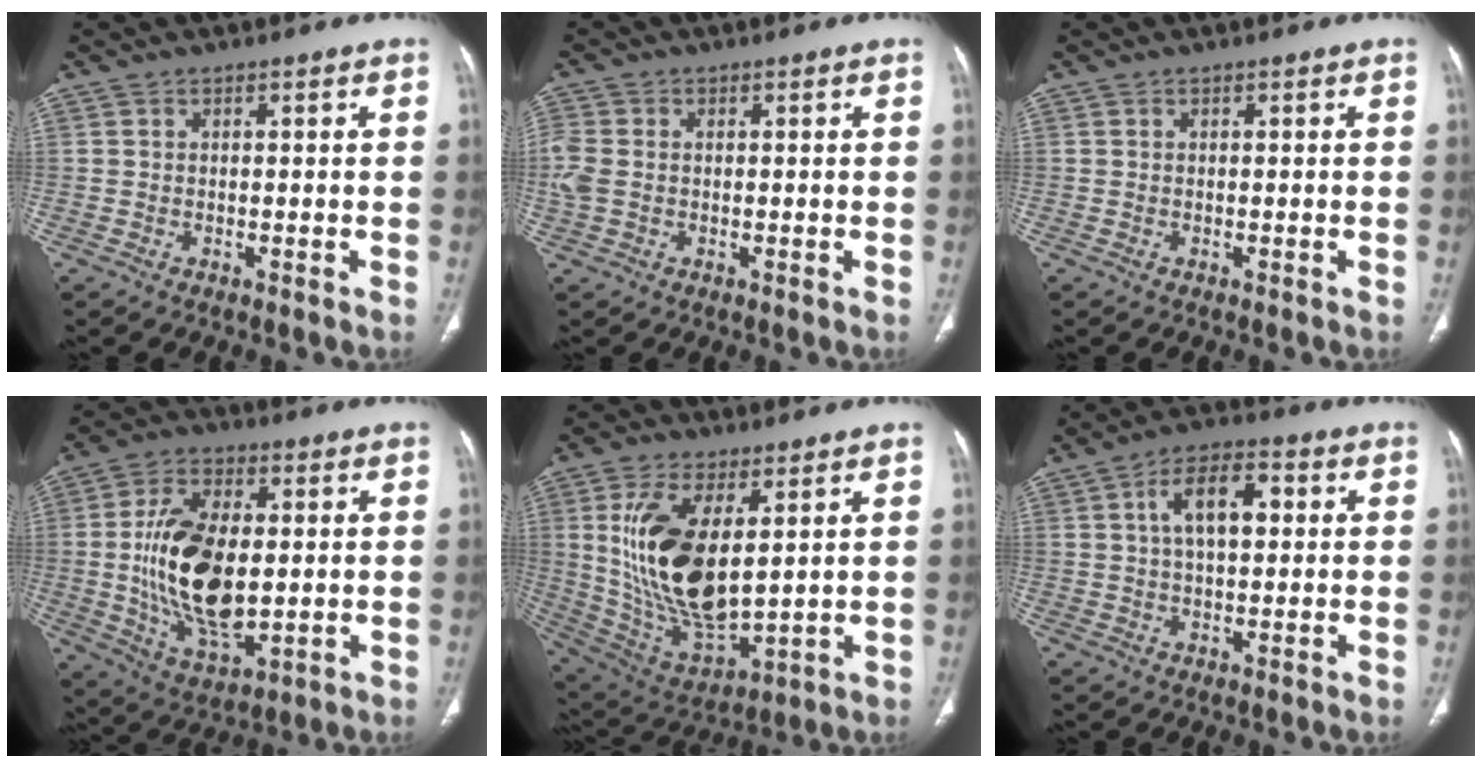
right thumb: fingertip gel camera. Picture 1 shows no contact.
{"total": 4.6, "force": [-0.1, 3.4, 3.1], "torque": [-0.097, 0.005, -0.003]}
{"total": 0.0}
{"total": 18.4, "force": [0.0, 9.8, 15.5], "torque": [-0.278, -0.016, 0.008]}
{"total": 18.9, "force": [4.0, 9.0, 16.2], "torque": [-0.307, -0.031, 0.092]}
{"total": 9.2, "force": [1.9, 4.7, 7.6], "torque": [-0.120, 0.012, 0.025]}